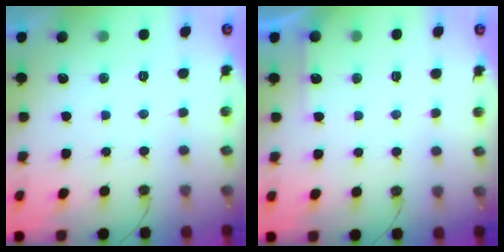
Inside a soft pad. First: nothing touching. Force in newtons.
{"total": 2.5, "press": 2.5, "slide": 0.4}